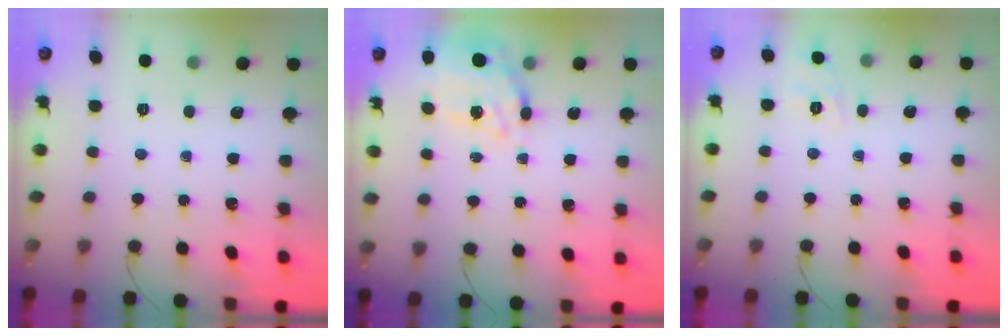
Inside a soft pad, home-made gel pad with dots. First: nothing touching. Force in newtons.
{"total": 10.7, "press": 10.0, "slide": 3.7}
{"total": 1.7, "press": 0.4, "slide": 1.6}